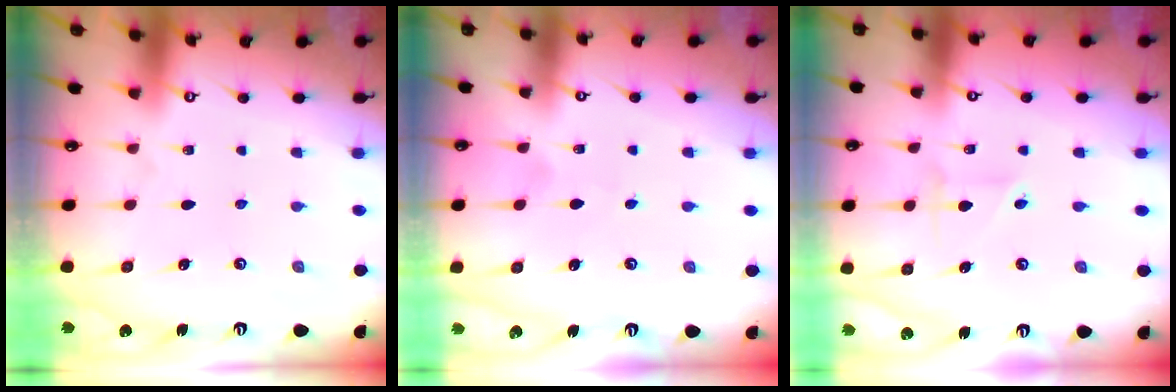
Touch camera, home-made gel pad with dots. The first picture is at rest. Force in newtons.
{"total": 2.8, "press": 2.8, "slide": 0.1}
{"total": 2.6, "press": 2.6, "slide": 0.3}